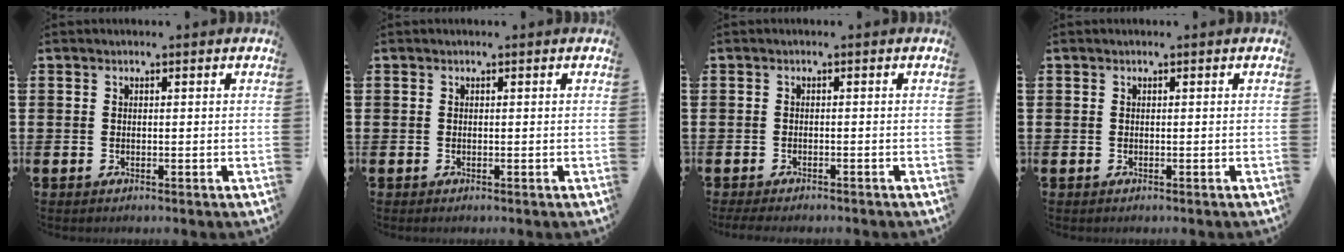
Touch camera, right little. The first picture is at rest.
{"total": 0.0}
{"total": 1.0, "force": [-0.9, 0.1, 0.4], "torque": [-0.008, 0.000, -0.019]}
{"total": 0.0}